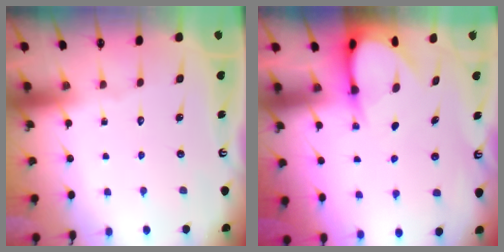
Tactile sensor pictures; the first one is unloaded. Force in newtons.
{"total": 5.3, "press": 5.3, "slide": 0.7}